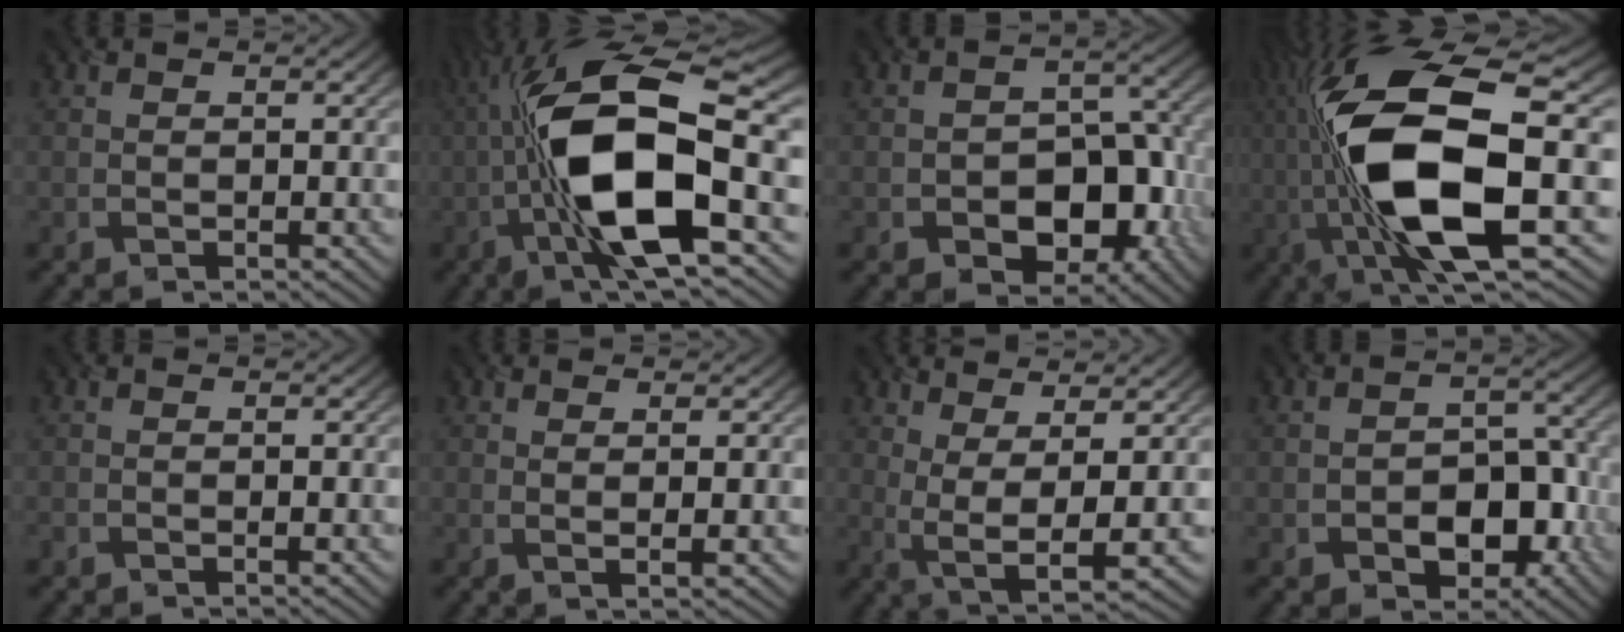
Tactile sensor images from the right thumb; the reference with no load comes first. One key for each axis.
{"total": 15.5, "fx": -2.9, "fy": 5.3, "fz": 14.2, "tx": -0.262, "ty": 0.022, "tz": -0.064}
{"total": 10.0, "fx": -4.2, "fy": 6.5, "fz": 6.3, "tx": -0.079, "ty": -0.012, "tz": -0.061}
{"total": 16.5, "fx": -1.7, "fy": 5.4, "fz": 15.5, "tx": -0.318, "ty": 0.013, "tz": -0.035}
{"total": 0.6, "fx": -0.5, "fy": 0.2, "fz": 0.3, "tx": -0.008, "ty": -0.005, "tz": -0.009}
{"total": 1.9, "fx": 0.6, "fy": 0.1, "fz": 1.7, "tx": -0.033, "ty": -0.001, "tz": 0.009}
{"total": 5.8, "fx": 1.1, "fy": 1.3, "fz": 5.6, "tx": -0.117, "ty": -0.001, "tz": 0.028}
{"total": 7.7, "fx": -3.6, "fy": 4.9, "fz": 4.8, "tx": -0.056, "ty": -0.002, "tz": -0.050}